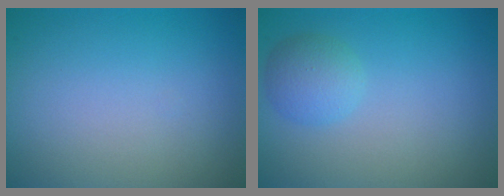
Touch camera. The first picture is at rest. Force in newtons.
{"total": 2.2, "press": 2.2, "slide": 0.1}